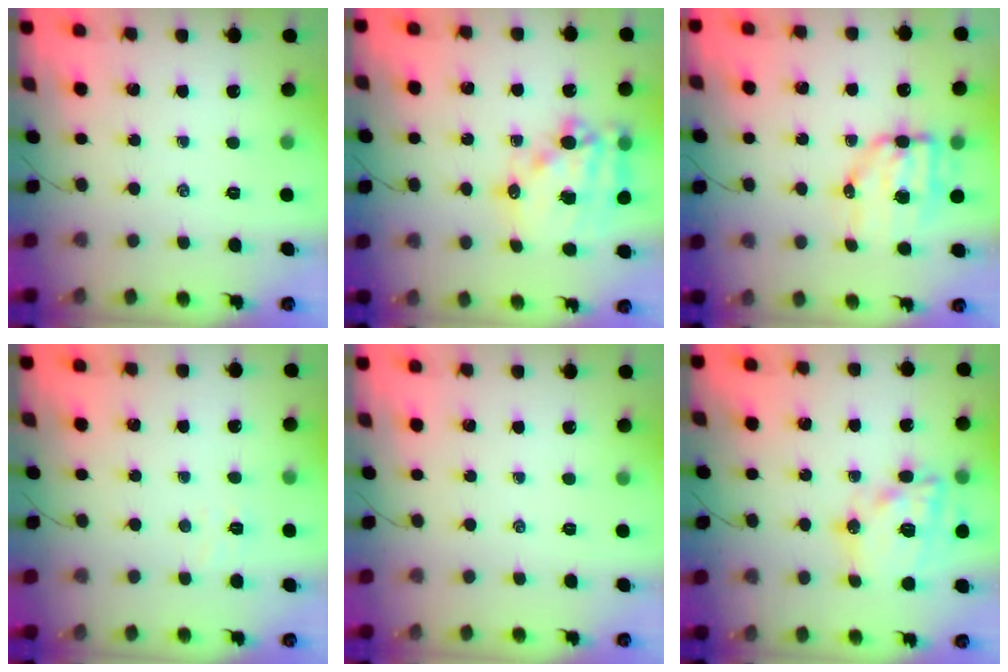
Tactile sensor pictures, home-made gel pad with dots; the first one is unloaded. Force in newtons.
{"total": 16.4, "press": 16.1, "slide": 3.3}
{"total": 7.7, "press": 7.5, "slide": 1.7}
{"total": 2.5, "press": 2.4, "slide": 0.8}
{"total": 0.0}
{"total": 17.4, "press": 17.1, "slide": 3.1}